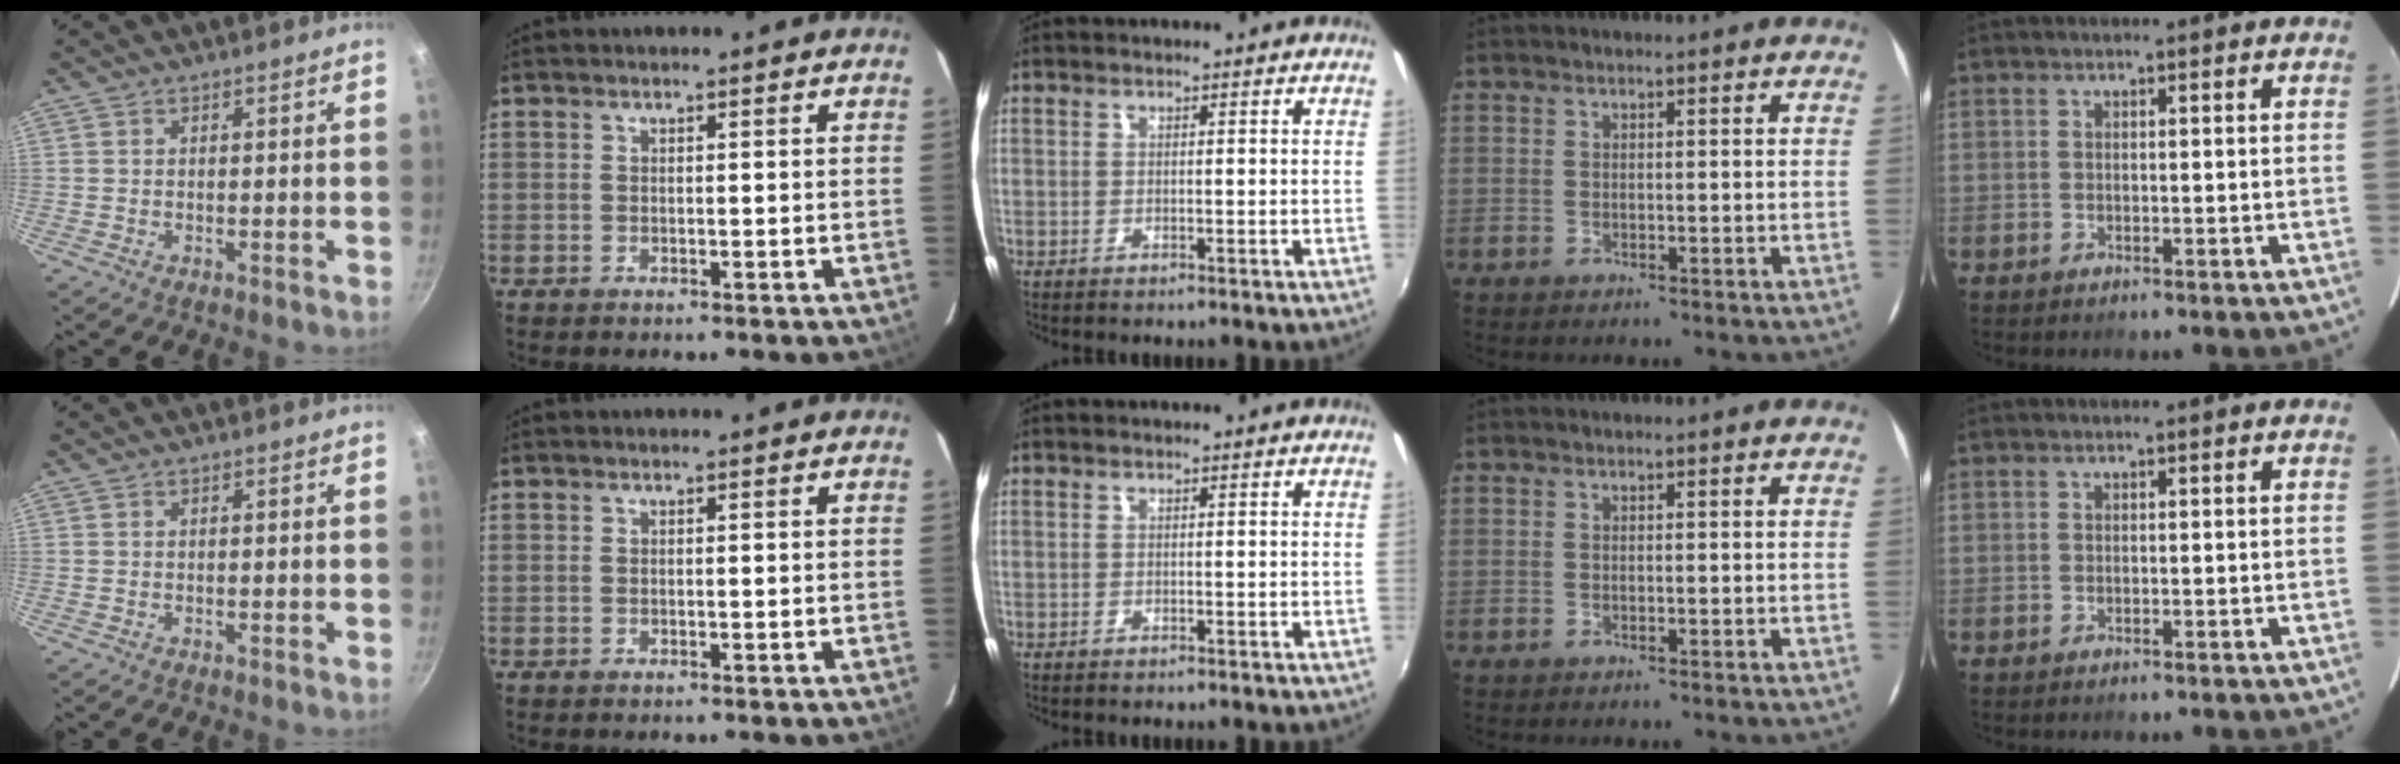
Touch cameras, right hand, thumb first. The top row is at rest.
{}